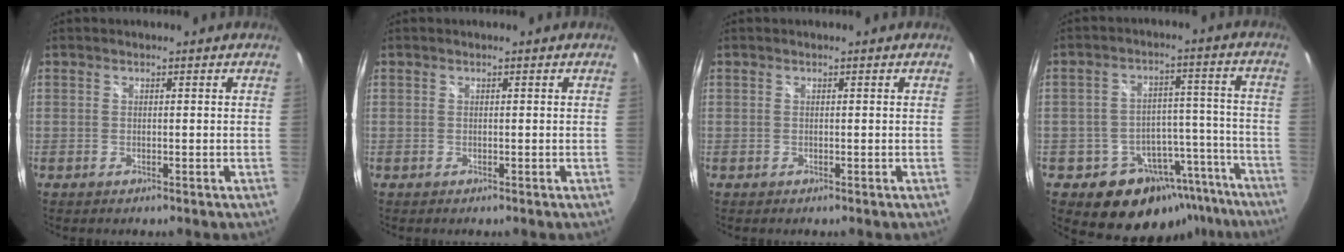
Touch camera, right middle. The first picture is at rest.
{"total": 0.0}
{"total": 0.0}
{"total": 16.3, "force": [-11.4, 10.5, 5.0], "torque": [-0.087, 0.057, -0.127]}